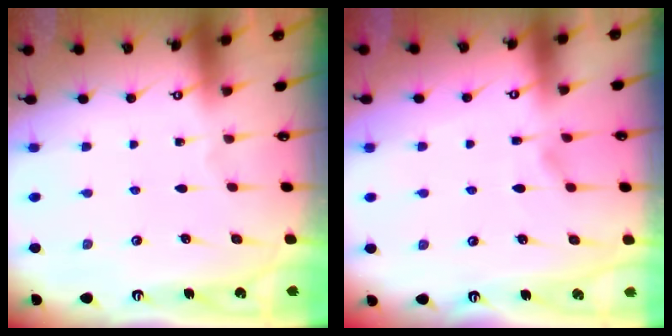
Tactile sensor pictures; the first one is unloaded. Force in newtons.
{"total": 1.8, "press": 1.6, "slide": 1.0}